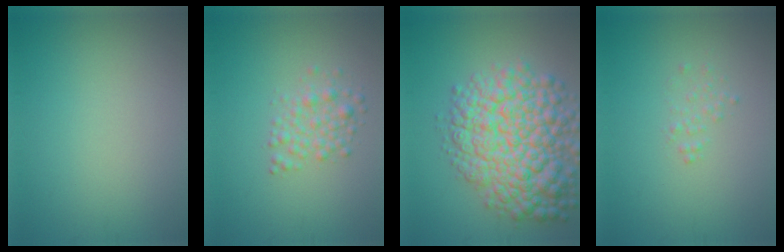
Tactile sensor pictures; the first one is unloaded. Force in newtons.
{"total": 2.3, "press": 2.3, "slide": 0.0}
{"total": 10.4, "press": 10.4, "slide": 0.4}
{"total": 0.9, "press": 0.9, "slide": 0.0}